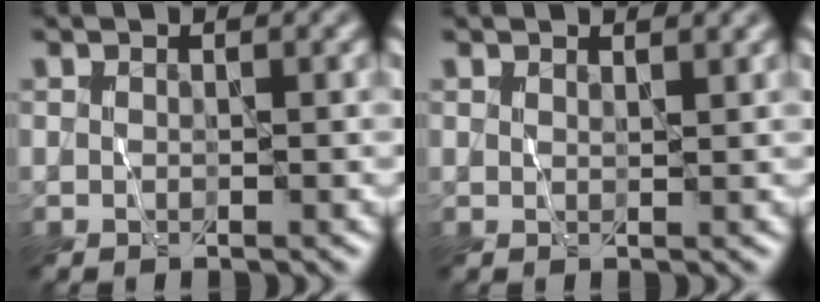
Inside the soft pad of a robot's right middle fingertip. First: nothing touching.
{"total": 0.9, "force": [0.9, -0.2, 0.1], "torque": [-0.002, -0.003, 0.013]}